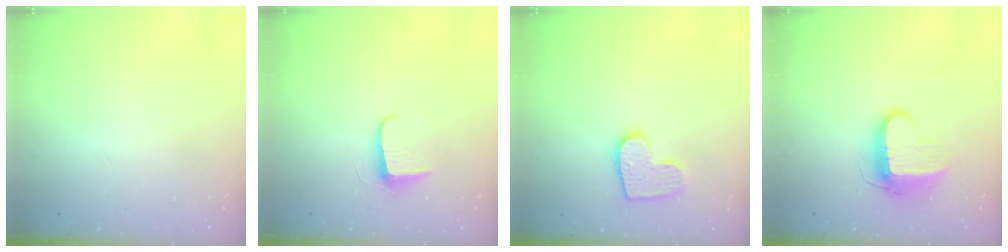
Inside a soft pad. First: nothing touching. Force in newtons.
{"total": 6.2, "press": 6.2, "slide": 0.8}
{"total": 11.6, "press": 11.5, "slide": 0.5}
{"total": 10.3, "press": 10.3, "slide": 1.0}